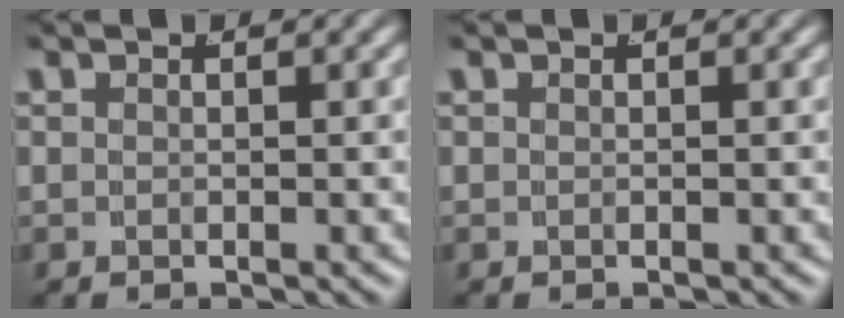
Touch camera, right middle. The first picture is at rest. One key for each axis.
{"total": 0.0}